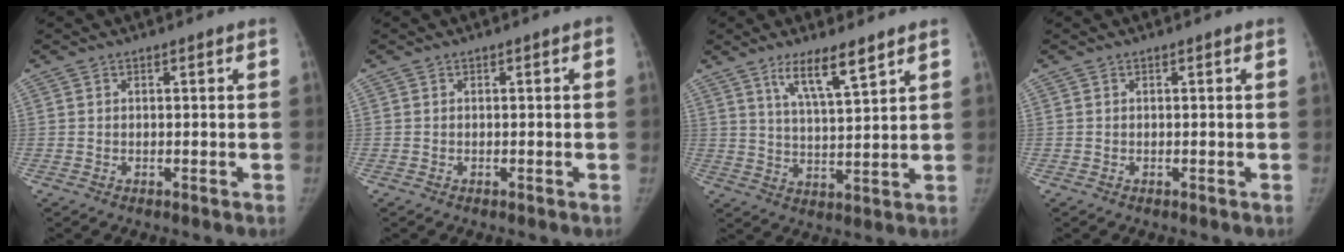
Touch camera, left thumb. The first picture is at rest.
{"total": 0.5, "force": [0.0, 0.2, 0.5], "torque": [-0.003, 0.003, 0.001]}
{"total": 8.4, "force": [5.6, 1.3, 6.1], "torque": [-0.101, -0.035, 0.107]}
{"total": 0.0}